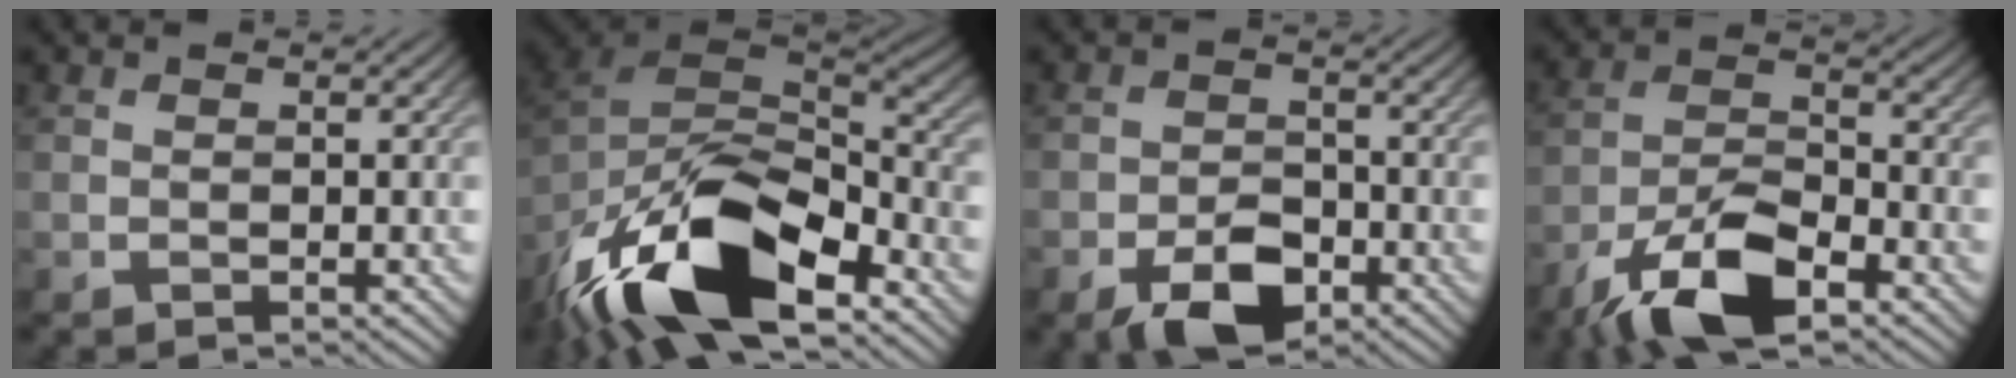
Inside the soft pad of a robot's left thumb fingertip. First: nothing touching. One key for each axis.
{"total": 18.8, "fx": -11.9, "fy": 7.5, "fz": 12.5, "tx": -0.275, "ty": -0.035, "tz": -0.195}
{"total": 6.5, "fx": -3.8, "fy": 3.6, "fz": 3.9, "tx": -0.065, "ty": -0.003, "tz": -0.071}
{"total": 10.9, "fx": -7.1, "fy": 3.8, "fz": 7.4, "tx": -0.139, "ty": -0.001, "tz": -0.145}